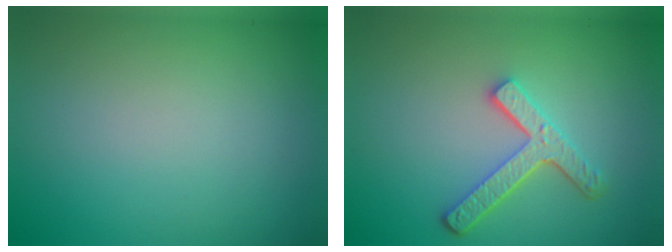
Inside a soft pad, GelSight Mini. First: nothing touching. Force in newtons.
{"total": 4.1, "press": 3.2, "slide": 2.5}